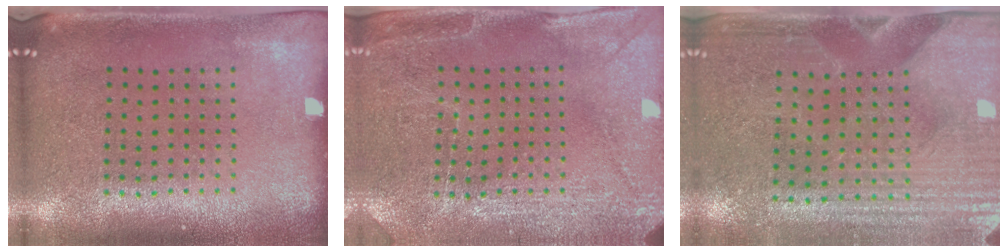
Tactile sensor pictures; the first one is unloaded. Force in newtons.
{"total": 2.9, "press": 2.8, "slide": 0.5}
{"total": 3.6, "press": 3.2, "slide": 1.5}